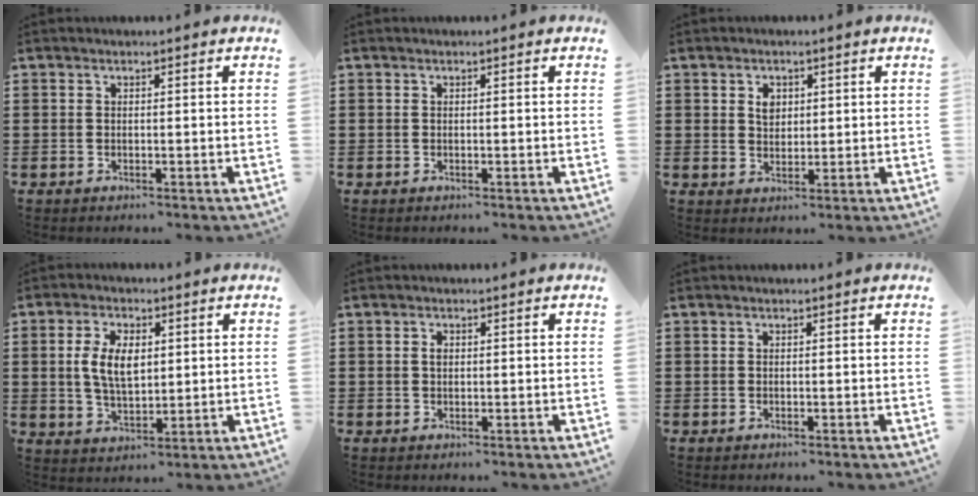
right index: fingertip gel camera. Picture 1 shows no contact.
{"total": 0.0}
{"total": 2.6, "force": [0.9, 1.9, 1.5], "torque": [-0.027, 0.005, 0.014]}
{"total": 6.5, "force": [0.8, 3.5, 5.4], "torque": [-0.111, 0.006, 0.009]}
{"total": 1.2, "force": [0.2, 0.8, 0.9], "torque": [-0.019, 0.004, 0.004]}
{"total": 0.0}